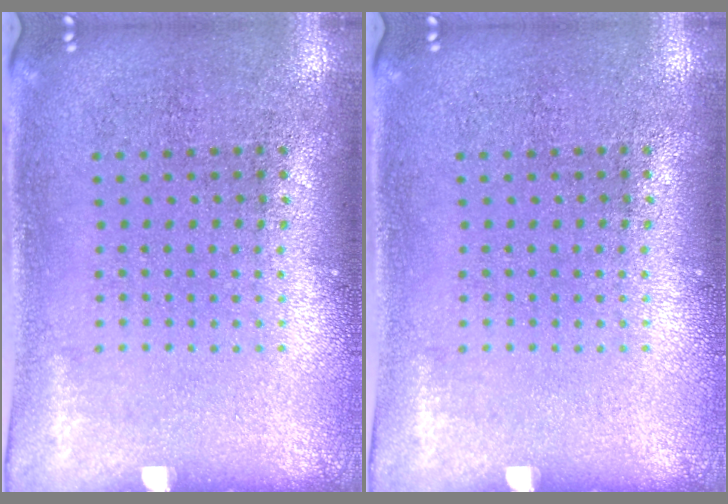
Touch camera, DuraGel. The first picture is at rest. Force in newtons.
{"total": 0.0}